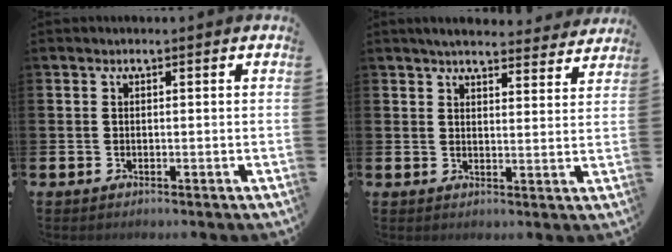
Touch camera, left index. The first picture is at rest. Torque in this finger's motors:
{"motor_torque": [0.31, -0.31, 0.16, 0.03]}